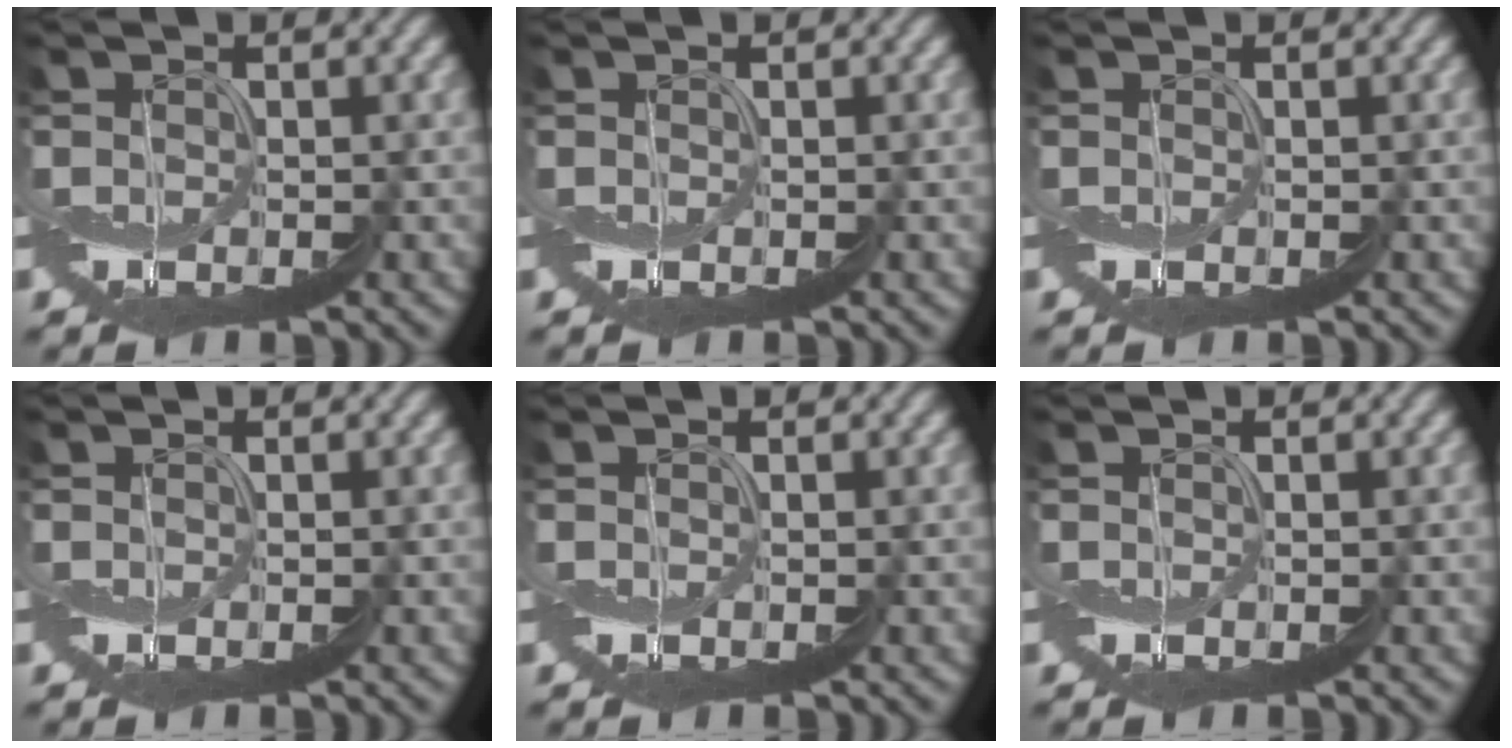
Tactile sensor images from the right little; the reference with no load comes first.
{"total": 0.0}
{"total": 0.0}
{"total": 0.0}
{"total": 0.0}
{"total": 0.0}